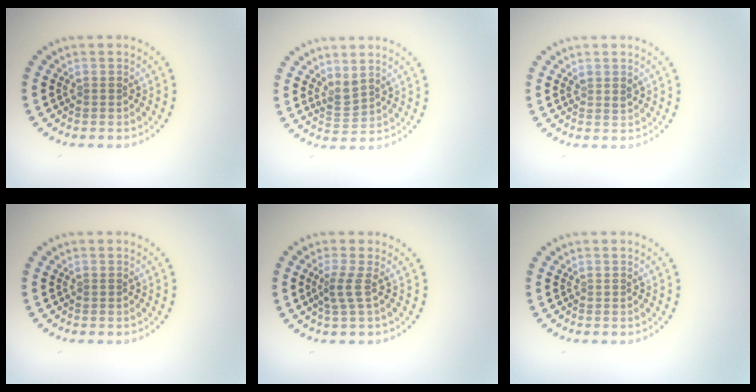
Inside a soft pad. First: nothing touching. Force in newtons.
{"total": 1.5, "press": 1.2, "slide": 0.9}
{"total": 0.9, "press": 0.8, "slide": 0.4}
{"total": 0.0}
{"total": 1.8, "press": 1.2, "slide": 1.3}
{"total": 0.0}